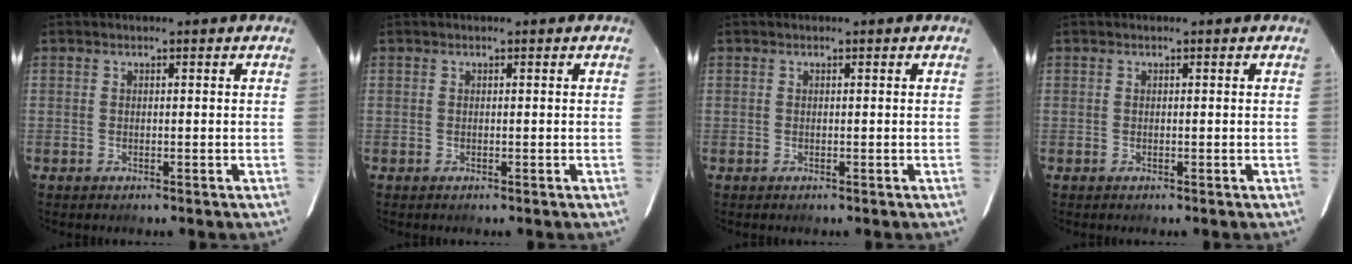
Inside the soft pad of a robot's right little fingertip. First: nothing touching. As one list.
[{"total": 0.0}, {"total": 0.0}, {"total": 0.0}]